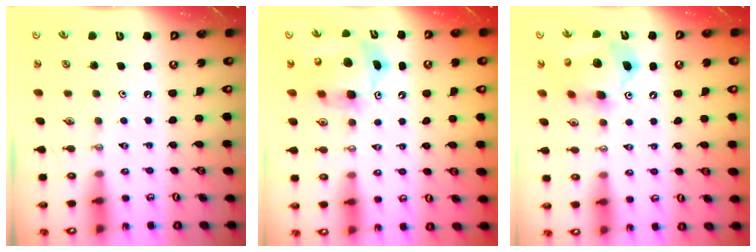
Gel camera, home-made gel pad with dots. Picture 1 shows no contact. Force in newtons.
{"total": 12.4, "press": 12.2, "slide": 2.1}
{"total": 13.6, "press": 13.4, "slide": 2.3}